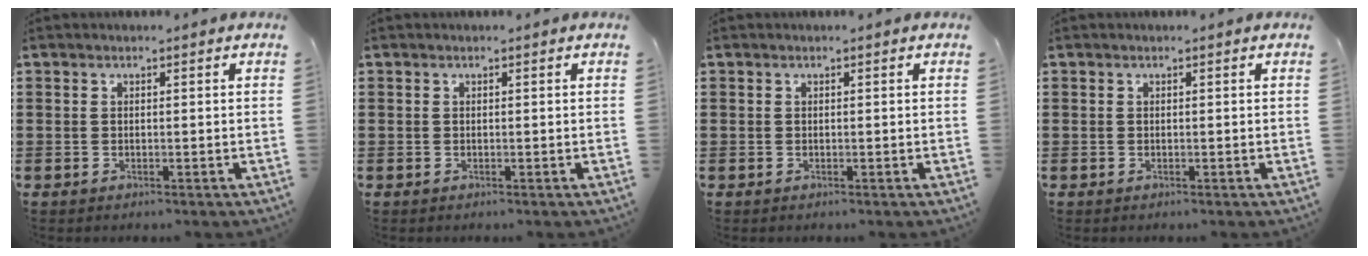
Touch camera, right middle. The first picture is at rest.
{"total": 0.0}
{"total": 0.0}
{"total": 0.0}